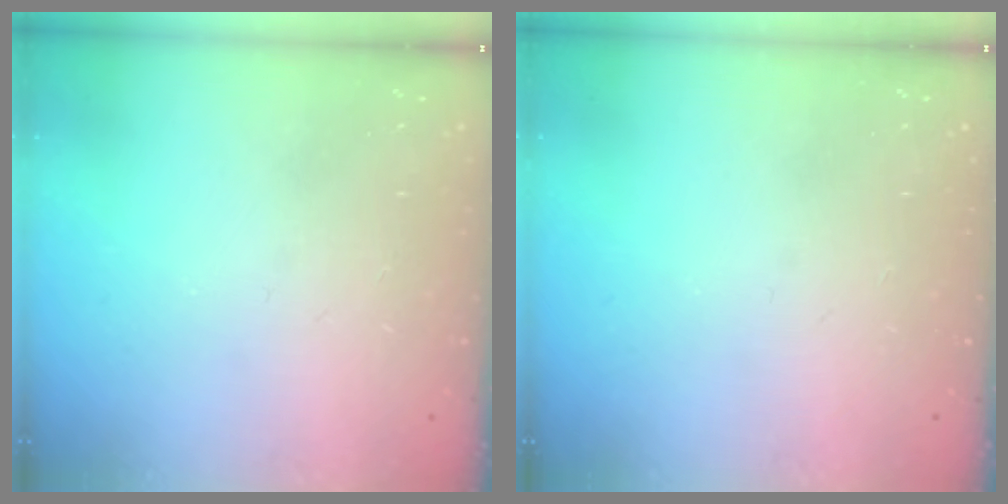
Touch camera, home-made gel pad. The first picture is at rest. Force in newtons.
{"total": 0.0}